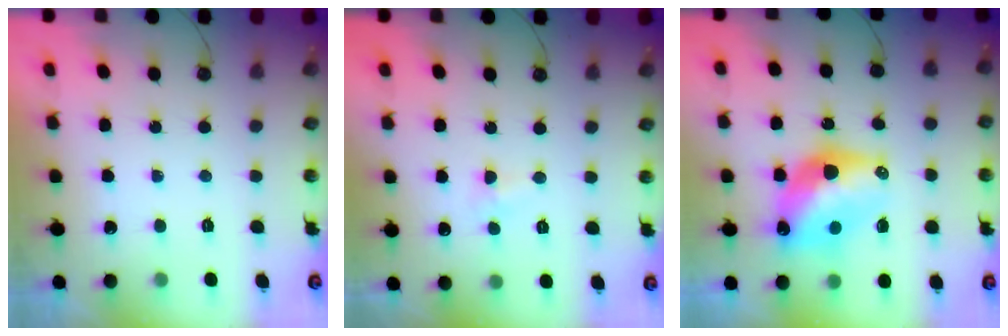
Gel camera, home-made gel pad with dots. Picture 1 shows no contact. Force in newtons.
{"total": 2.4, "press": 2.4, "slide": 0.5}
{"total": 13.3, "press": 13.3, "slide": 0.9}